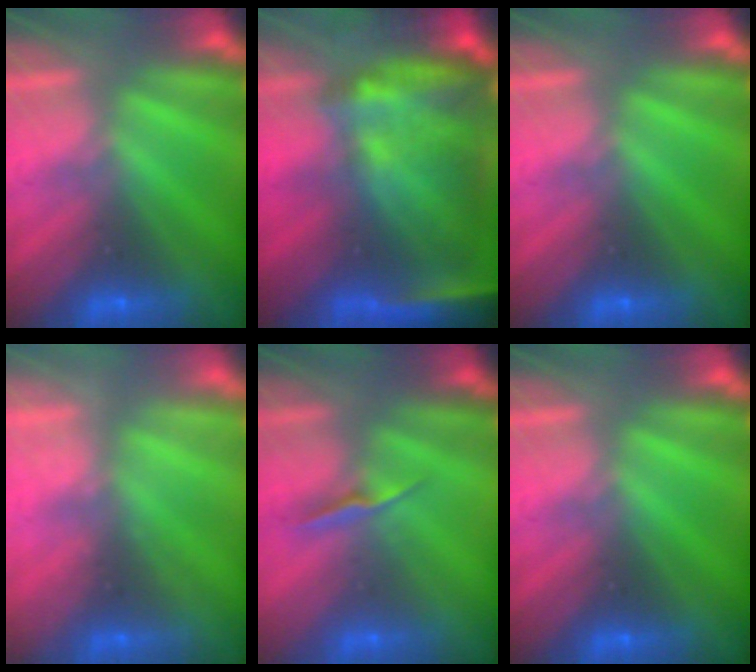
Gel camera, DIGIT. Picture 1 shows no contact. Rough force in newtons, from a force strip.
{"total": 10.9}
{"total": 0.0}
{"total": 2.2}
{"total": 1.3}
{"total": 0.0}